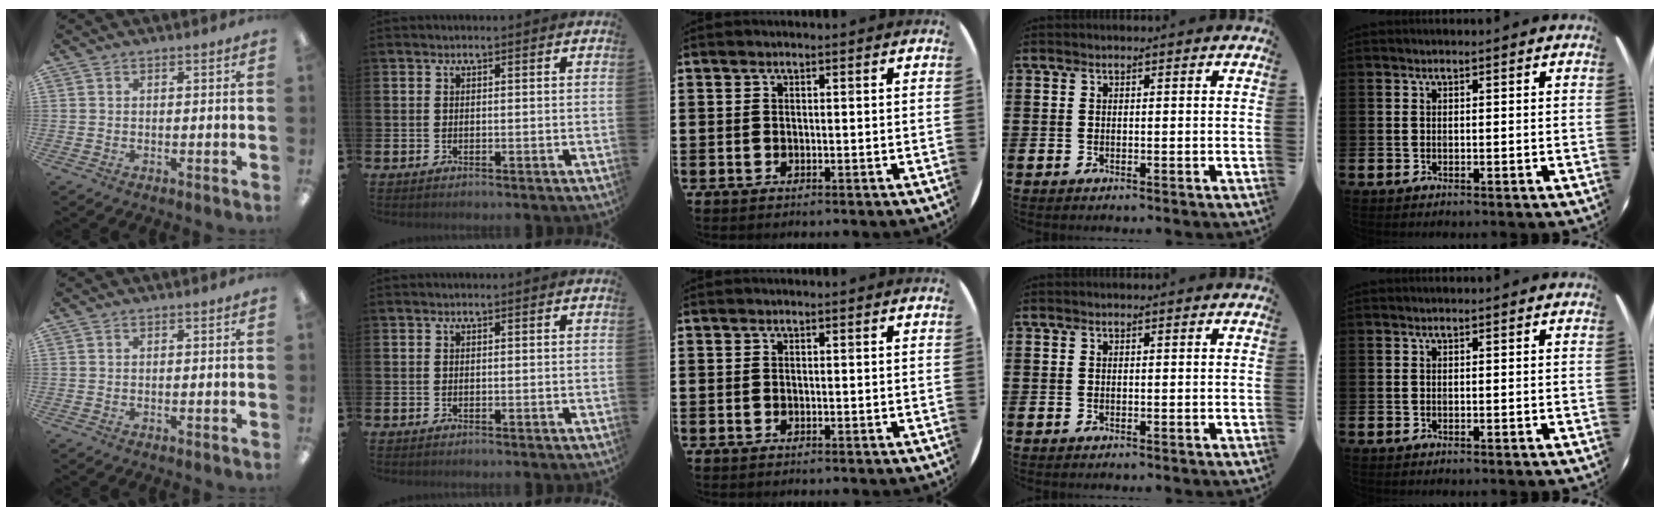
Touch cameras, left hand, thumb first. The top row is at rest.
{}